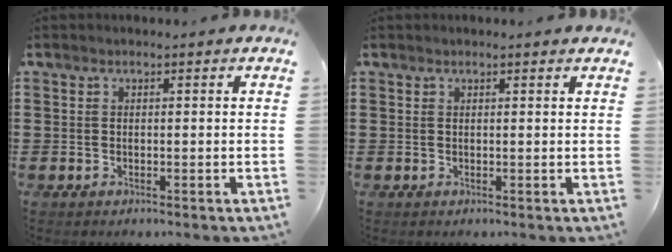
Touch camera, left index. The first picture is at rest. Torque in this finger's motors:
{"motor_torque": [2.14, 0.00, 0.29, 0.04]}